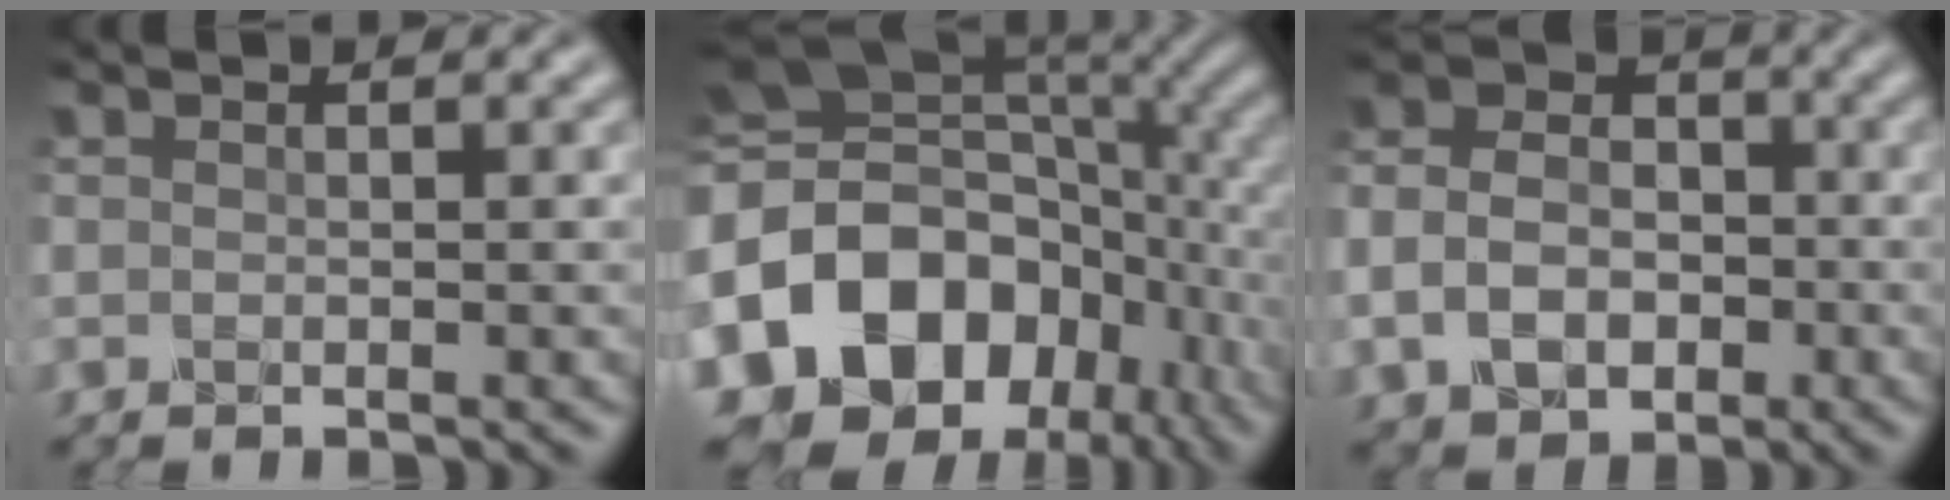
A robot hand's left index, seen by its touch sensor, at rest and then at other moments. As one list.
[{"total": 16.9, "force": [-3.1, 12.6, 10.9], "torque": [-0.222, -0.001, -0.056]}, {"total": 6.3, "force": [-1.6, 4.9, 3.6], "torque": [-0.075, 0.001, -0.040]}]